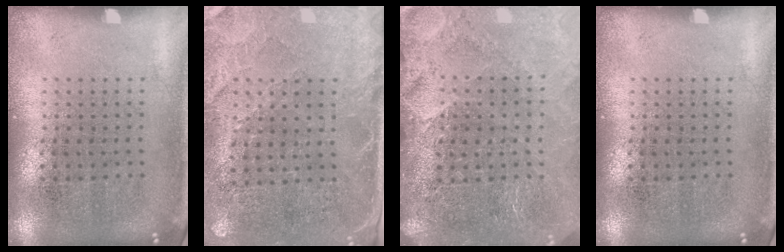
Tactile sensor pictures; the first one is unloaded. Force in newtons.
{"total": 2.7, "press": 2.4, "slide": 1.2}
{"total": 3.3, "press": 3.0, "slide": 1.4}
{"total": 0.0}